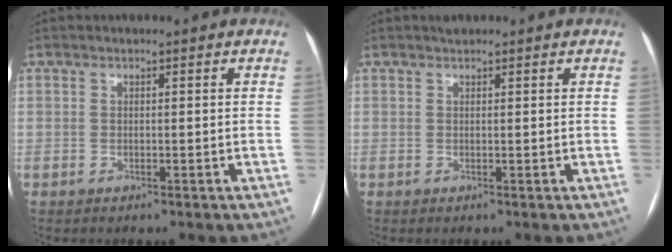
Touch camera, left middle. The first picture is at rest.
{"total": 0.7, "force": [0.7, 0.2, 0.3], "torque": [-0.011, 0.007, 0.013]}